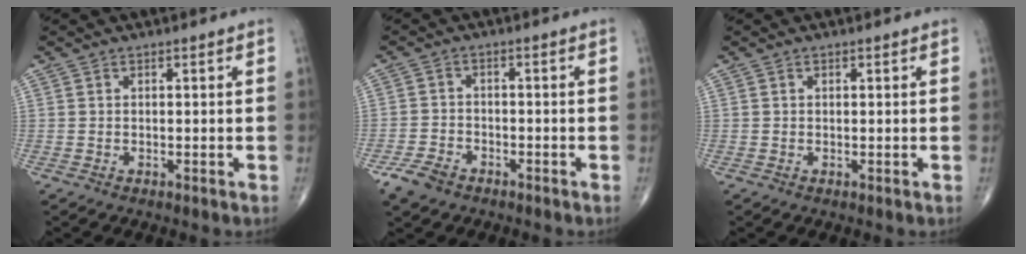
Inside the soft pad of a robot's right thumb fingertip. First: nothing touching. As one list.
[{"total": 4.8, "force": [-3.2, 2.8, 2.1], "torque": [-0.041, 0.011, -0.058]}, {"total": 0.0}]